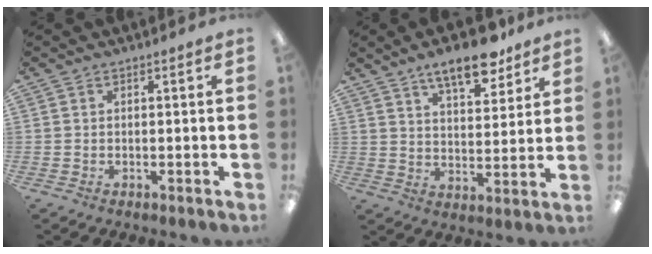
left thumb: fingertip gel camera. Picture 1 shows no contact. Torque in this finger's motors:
{"motor_torque": [0.27, 0.25, -0.07, -0.12, 0.10]}